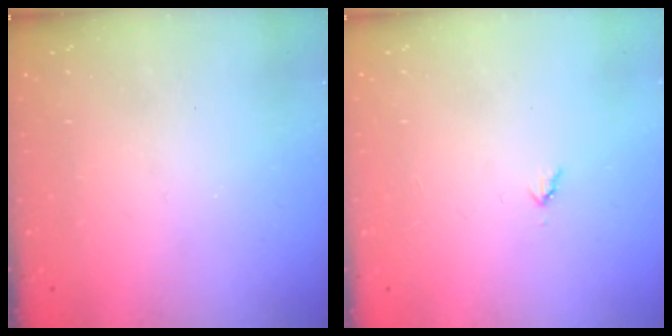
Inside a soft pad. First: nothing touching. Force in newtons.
{"total": 3.0, "press": 3.0, "slide": 0.3}